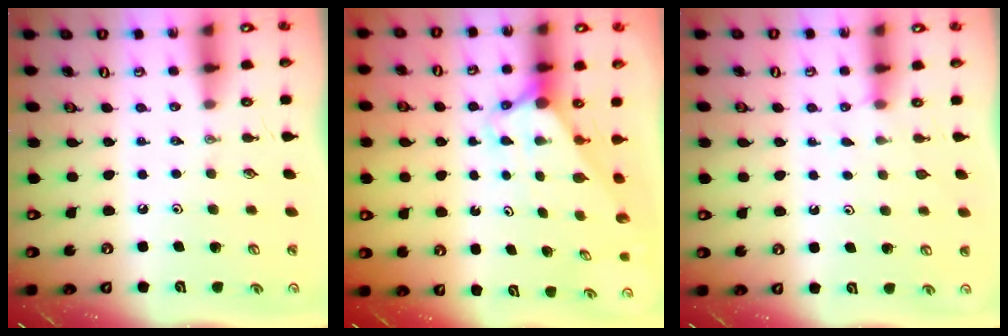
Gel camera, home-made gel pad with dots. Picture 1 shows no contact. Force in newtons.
{"total": 2.7, "press": 2.7, "slide": 0.1}
{"total": 2.1, "press": 2.1, "slide": 0.3}